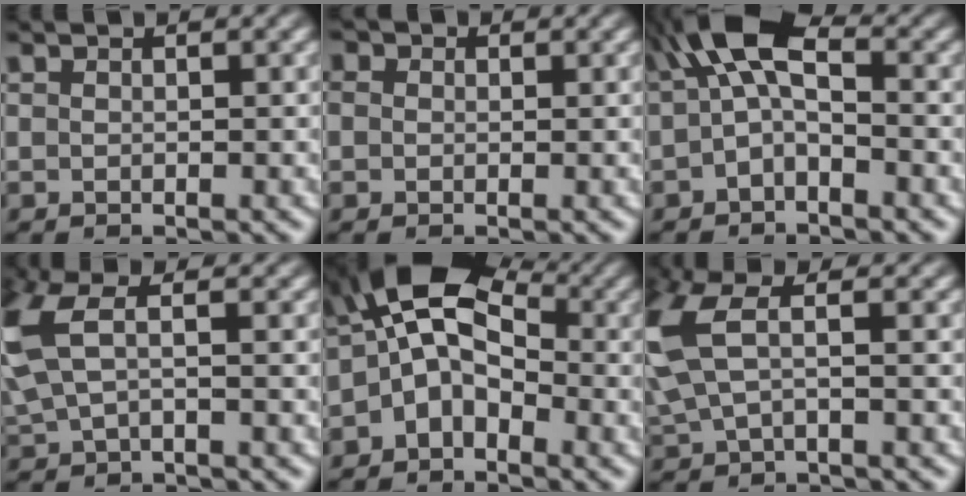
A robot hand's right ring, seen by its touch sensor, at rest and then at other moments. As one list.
[{"total": 3.4, "force": [0.1, 3.1, 1.3], "torque": [-0.037, -0.002, -0.002]}, {"total": 8.1, "force": [1.7, 5.0, 6.1], "torque": [-0.099, 0.010, 0.011]}, {"total": 7.0, "force": [1.3, 4.8, 4.8], "torque": [-0.125, 0.015, 0.017]}, {"total": 12.9, "force": [1.7, 9.4, 8.6], "torque": [-0.133, 0.009, 0.000]}, {"total": 7.7, "force": [1.7, 5.2, 5.4], "torque": [-0.136, 0.020, 0.020]}]